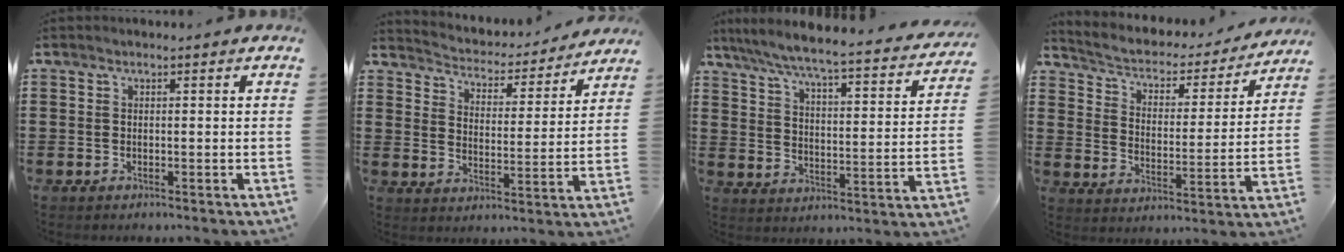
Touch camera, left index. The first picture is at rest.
{"total": 3.6, "force": [3.6, 0.1, -0.1], "torque": [-0.022, -0.035, 0.053]}
{"total": 5.7, "force": [5.2, -0.3, 2.4], "torque": [-0.071, -0.047, 0.081]}
{"total": 2.7, "force": [2.3, 1.2, 0.8], "torque": [-0.034, -0.023, 0.028]}